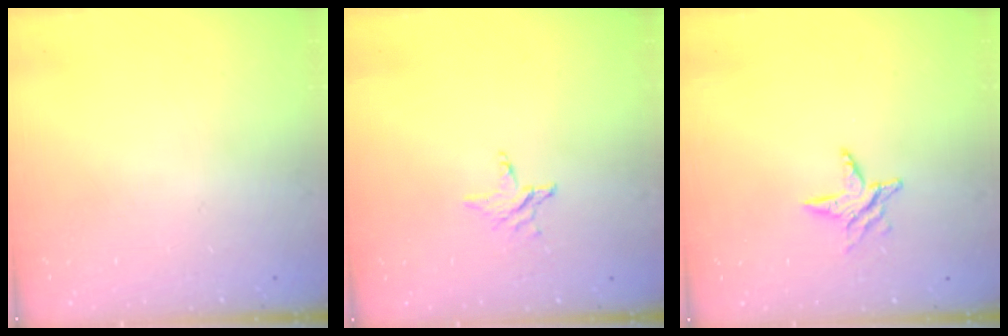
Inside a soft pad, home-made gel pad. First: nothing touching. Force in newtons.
{"total": 3.0, "press": 3.0, "slide": 0.3}
{"total": 5.2, "press": 5.1, "slide": 0.5}